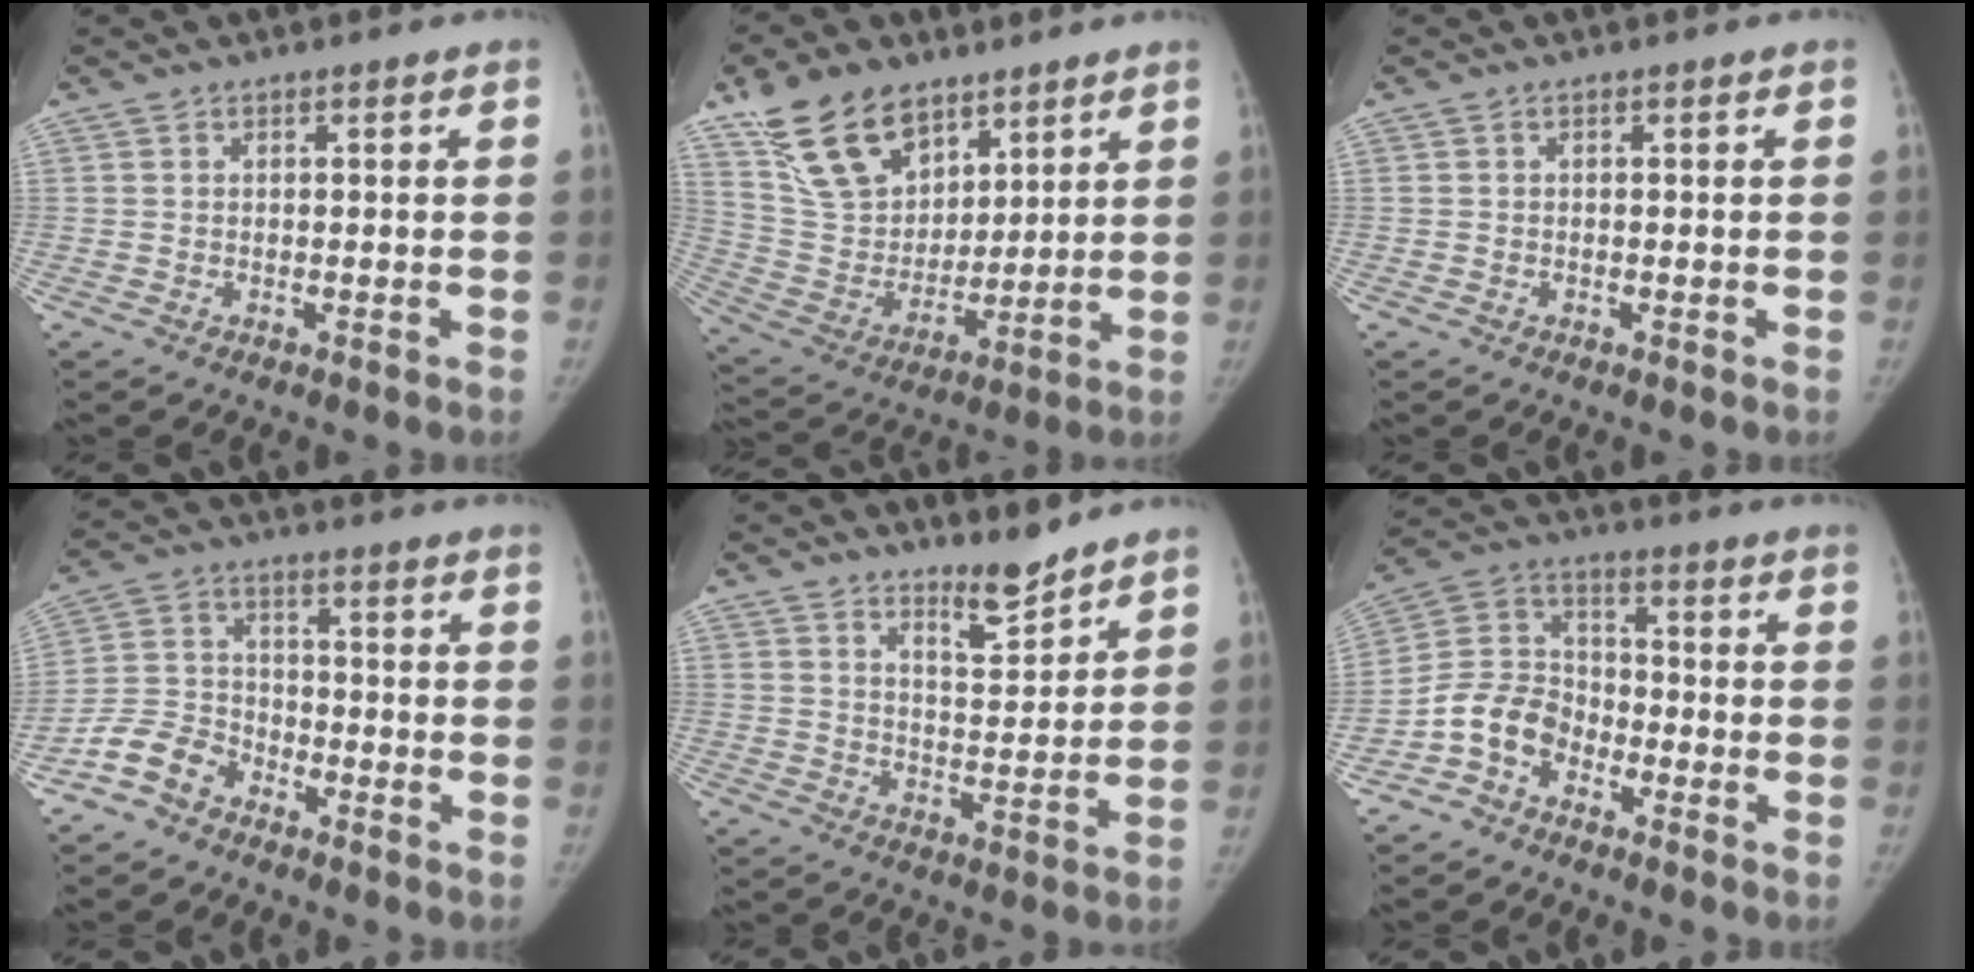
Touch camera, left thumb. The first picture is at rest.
{"total": 17.1, "force": [11.1, 10.0, 8.3], "torque": [-0.117, -0.047, 0.219]}
{"total": 0.0}
{"total": 7.3, "force": [-5.3, 4.4, 2.2], "torque": [-0.040, 0.033, -0.115]}
{"total": 6.3, "force": [5.4, 1.3, 2.9], "torque": [-0.035, -0.054, 0.092]}
{"total": 8.9, "force": [-5.0, 6.3, 3.8], "torque": [-0.065, 0.050, -0.110]}